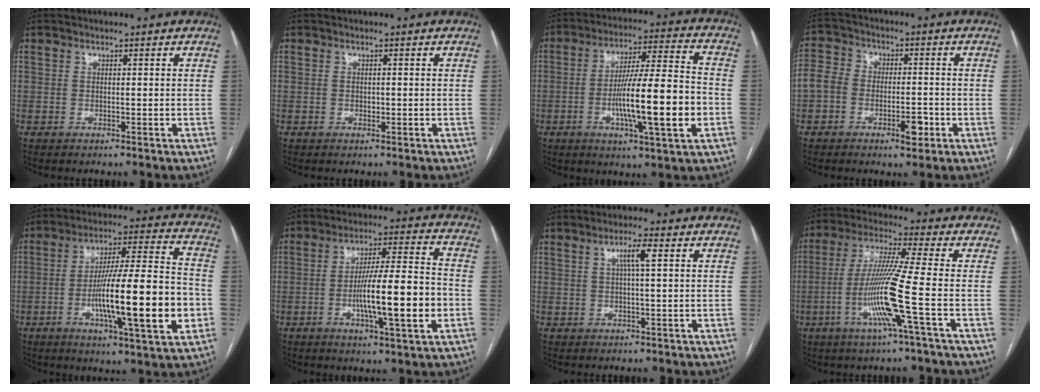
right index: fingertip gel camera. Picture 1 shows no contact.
{"total": 0.7, "force": [-0.1, 0.5, 0.5], "torque": [-0.009, 0.001, -0.001]}
{"total": 16.1, "force": [-3.8, 1.0, 15.6], "torque": [-0.261, 0.000, -0.061]}
{"total": 7.6, "force": [-2.8, 4.7, 5.3], "torque": [-0.090, 0.020, -0.053]}
{"total": 20.1, "force": [-4.7, 1.7, 19.5], "torque": [-0.304, 0.001, -0.071]}
{"total": 14.5, "force": [-3.3, 1.1, 14.1], "torque": [-0.234, 0.004, -0.054]}
{"total": 3.4, "force": [0.9, -0.1, 3.2], "torque": [-0.058, 0.005, 0.016]}
{"total": 12.5, "force": [-3.7, -1.8, 11.8], "torque": [-0.237, -0.015, -0.079]}